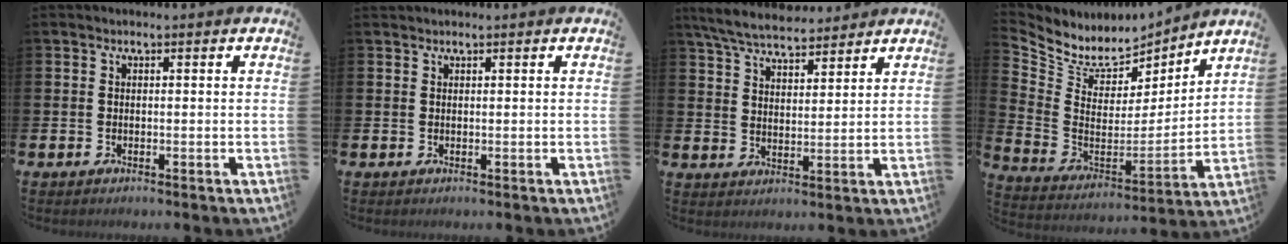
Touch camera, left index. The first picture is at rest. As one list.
[{"total": 0.6, "force": [0.6, 0.1, 0.0], "torque": [0.004, 0.000, 0.011]}, {"total": 6.5, "force": [6.1, 1.3, 1.6], "torque": [-0.056, -0.023, 0.112]}, {"total": 7.7, "force": [7.1, 3.1, 0.3], "torque": [-0.060, -0.057, 0.127]}]